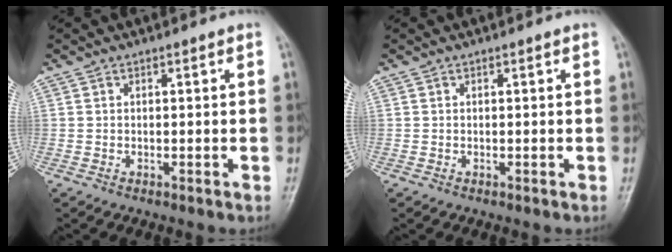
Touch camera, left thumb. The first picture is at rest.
{"total": 0.0}